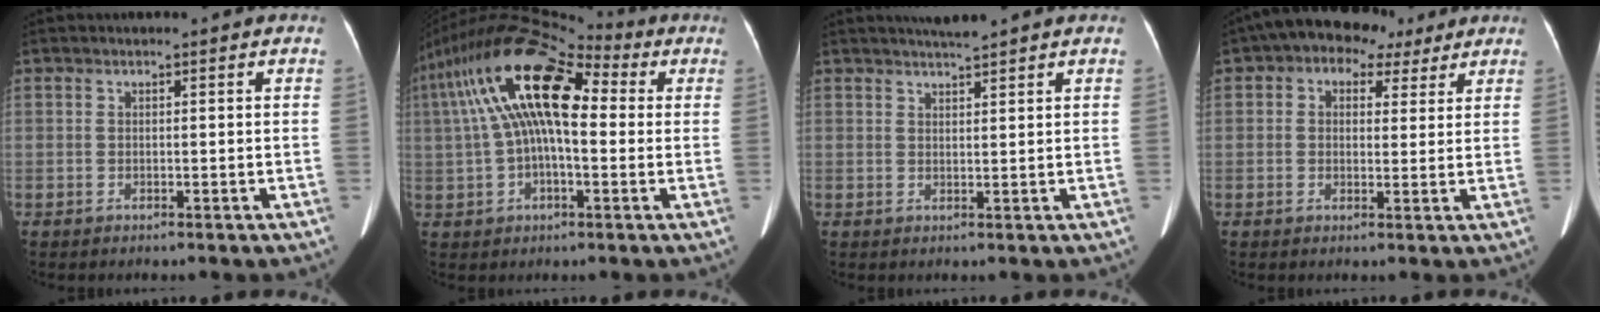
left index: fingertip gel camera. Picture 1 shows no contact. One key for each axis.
{"total": 18.1, "fx": 3.6, "fy": 7.6, "fz": 16.0, "tx": -0.319, "ty": 0.068, "tz": 0.053}
{"total": 2.9, "fx": 2.6, "fy": -0.2, "fz": 1.2, "tx": -0.017, "ty": 0.012, "tz": 0.044}
{"total": 7.5, "fx": 4.1, "fy": 5.0, "fz": 3.7, "tx": -0.050, "ty": 0.040, "tz": 0.058}